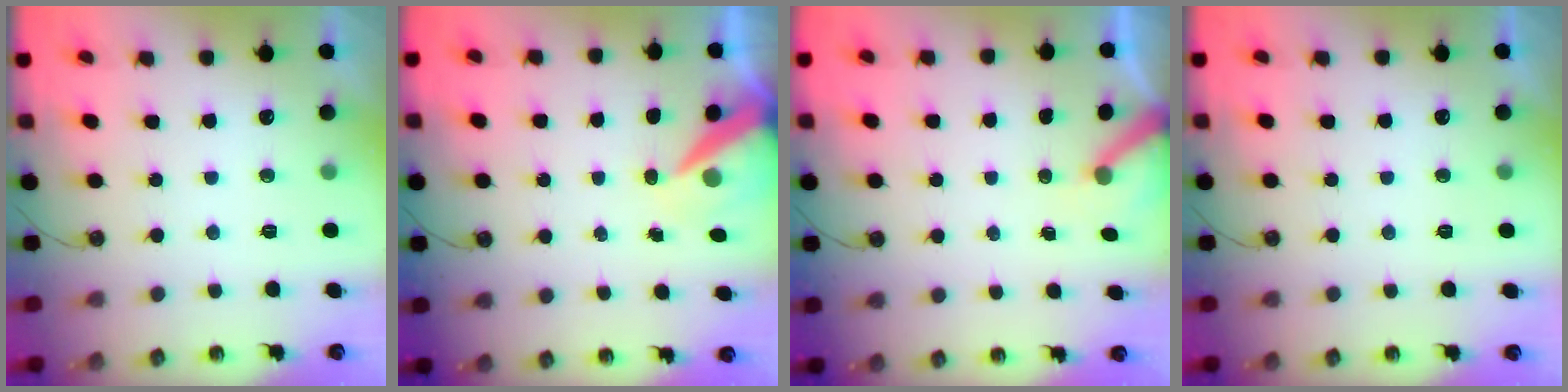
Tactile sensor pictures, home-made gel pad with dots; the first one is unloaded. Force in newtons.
{"total": 8.4, "press": 8.3, "slide": 0.5}
{"total": 3.5, "press": 3.5, "slide": 0.3}
{"total": 0.0}